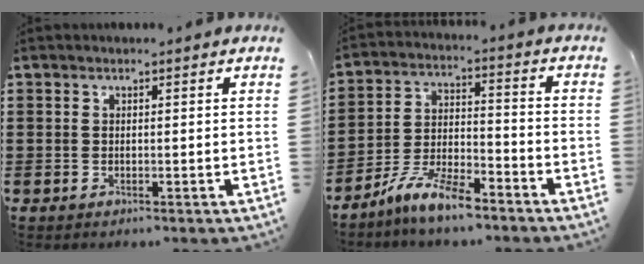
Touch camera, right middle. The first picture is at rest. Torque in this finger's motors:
{"motor_torque": [2.14, 0.00, 0.20, 0.17]}